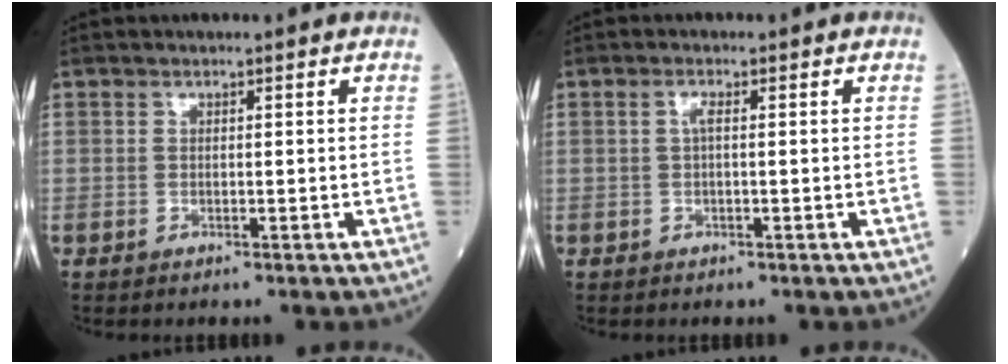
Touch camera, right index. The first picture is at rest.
{"total": 1.2, "force": [0.1, 0.2, 1.2], "torque": [-0.026, 0.003, 0.000]}